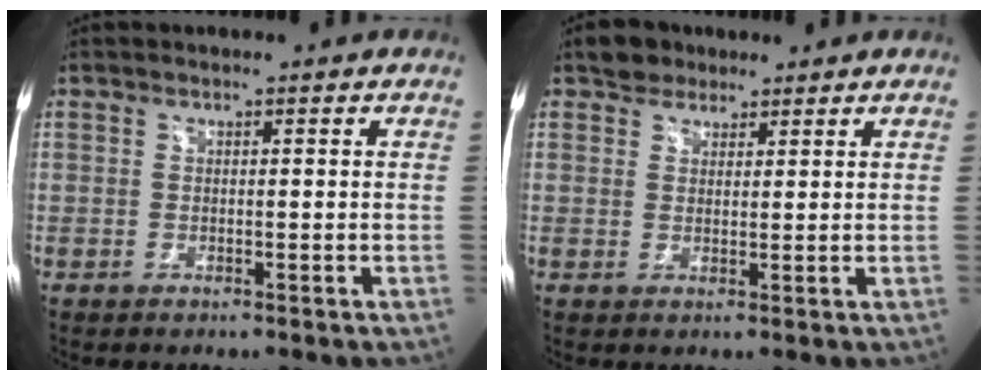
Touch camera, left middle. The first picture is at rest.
{"total": 3.4, "force": [2.5, 2.2, 0.5], "torque": [-0.011, 0.016, 0.041]}